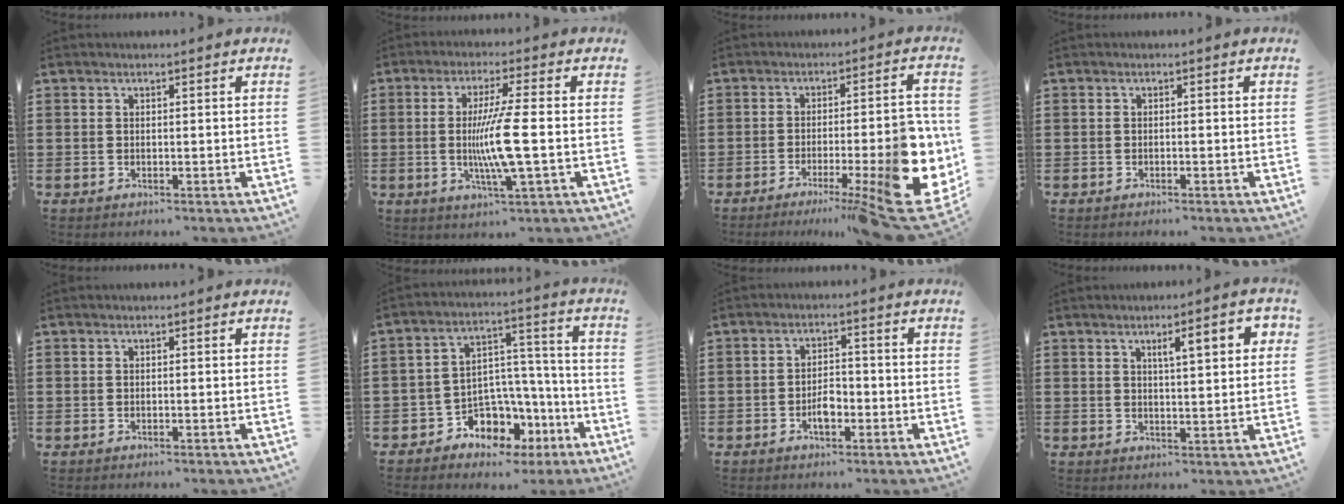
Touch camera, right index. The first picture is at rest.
{"total": 8.5, "force": [-0.9, 0.1, 8.5], "torque": [-0.168, -0.020, -0.024]}
{"total": 13.2, "force": [-5.2, 2.9, 11.8], "torque": [-0.158, -0.017, -0.082]}
{"total": 0.5, "force": [-0.4, 0.0, 0.3], "torque": [-0.006, -0.001, -0.009]}
{"total": 0.0}
{"total": 6.7, "force": [-3.8, 5.2, 1.7], "torque": [-0.042, 0.009, -0.063]}
{"total": 3.4, "force": [-1.5, 1.5, 2.7], "torque": [-0.050, 0.004, -0.026]}
{"total": 5.4, "force": [2.1, 1.1, 4.9], "torque": [-0.082, 0.000, 0.028]}